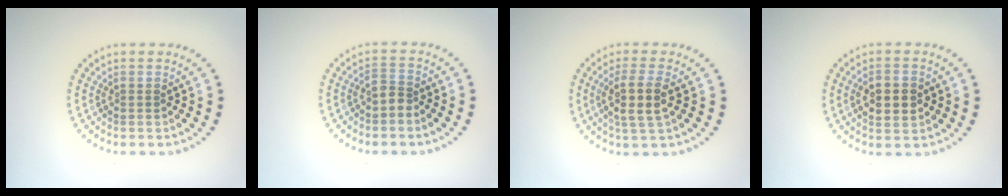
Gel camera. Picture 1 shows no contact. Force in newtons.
{"total": 1.6, "press": 1.2, "slide": 1.1}
{"total": 3.2, "press": 2.9, "slide": 1.5}
{"total": 4.2, "press": 4.2, "slide": 0.2}